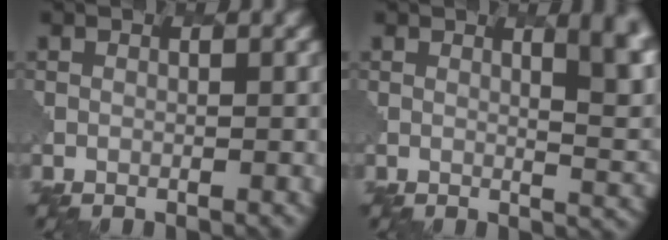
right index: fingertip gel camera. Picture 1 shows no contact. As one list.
[{"total": 5.8, "force": [2.3, 2.4, 4.8], "torque": [-0.028, -0.002, 0.028]}]